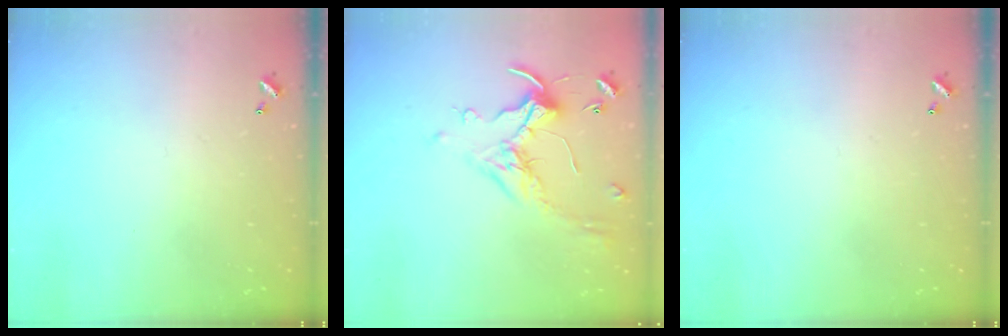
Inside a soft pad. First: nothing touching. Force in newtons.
{"total": 0.6, "press": 0.5, "slide": 0.3}
{"total": 0.0}